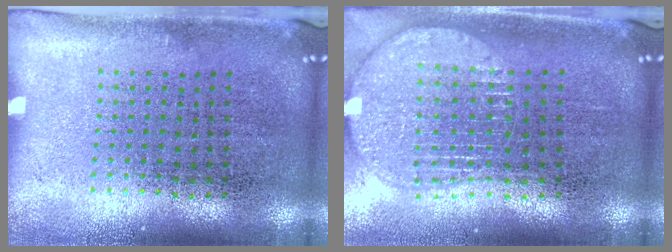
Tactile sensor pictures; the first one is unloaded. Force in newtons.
{"total": 1.8, "press": 1.5, "slide": 1.0}